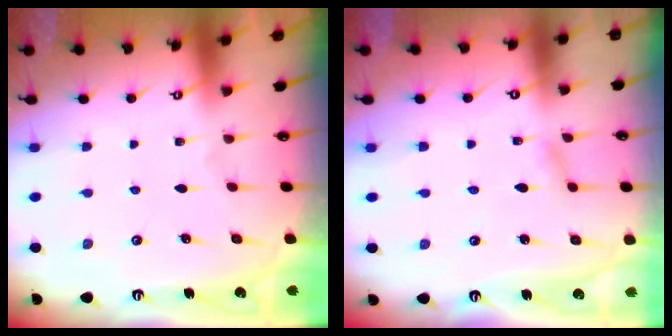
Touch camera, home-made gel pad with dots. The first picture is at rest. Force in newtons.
{"total": 2.5, "press": 2.5, "slide": 0.2}